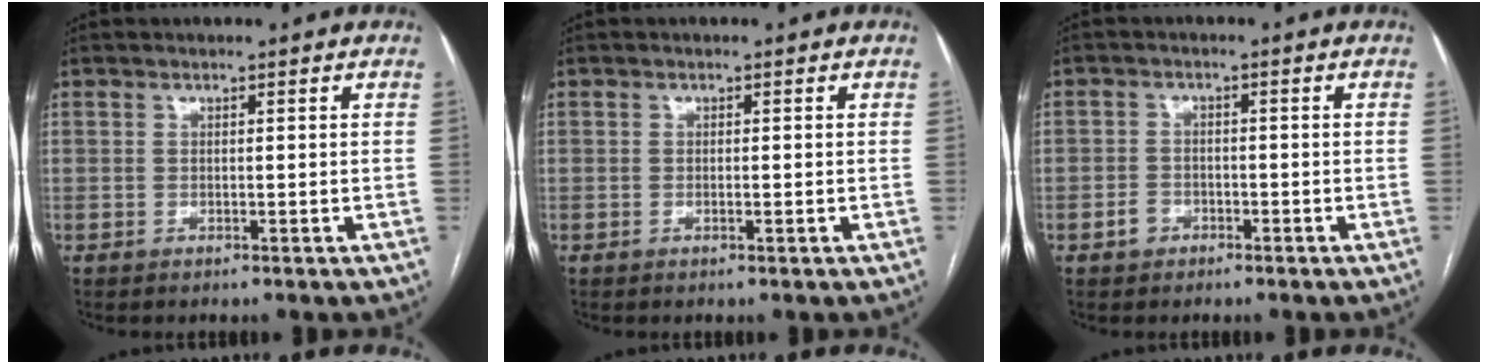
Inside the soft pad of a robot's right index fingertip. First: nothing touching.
{"total": 0.6, "force": [-0.2, 0.0, 0.6], "torque": [-0.014, -0.001, -0.003]}
{"total": 2.7, "force": [-1.3, 2.3, 0.6], "torque": [-0.008, 0.008, -0.021]}